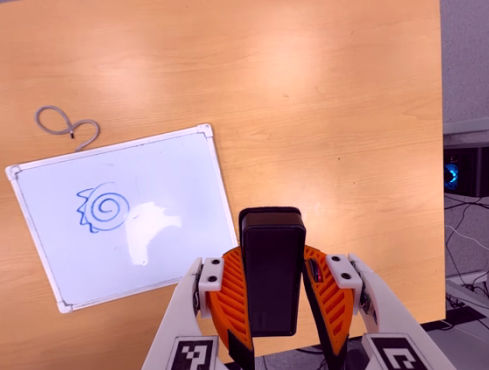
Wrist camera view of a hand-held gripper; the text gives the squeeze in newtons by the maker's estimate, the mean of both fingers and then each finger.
{"total": 8.1, "left": 6.6, "right": 9.6}